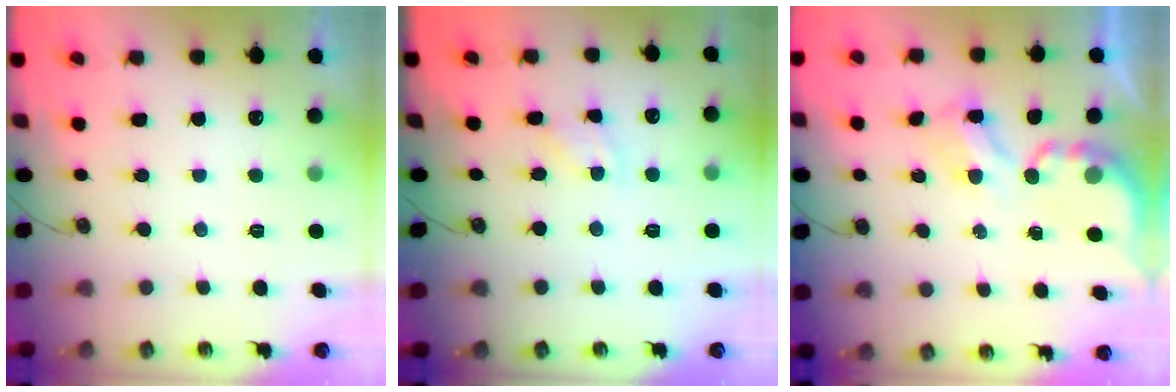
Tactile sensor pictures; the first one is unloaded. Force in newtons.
{"total": 2.6, "press": 2.6, "slide": 0.4}
{"total": 3.7, "press": 3.7, "slide": 0.2}